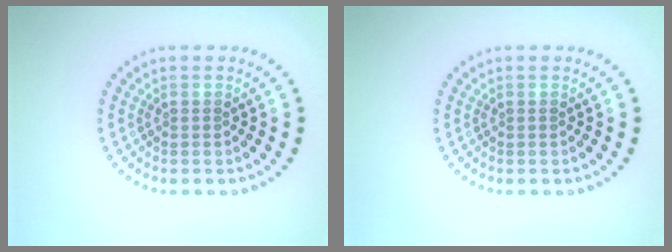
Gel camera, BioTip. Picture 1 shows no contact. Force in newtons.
{"total": 0.0}